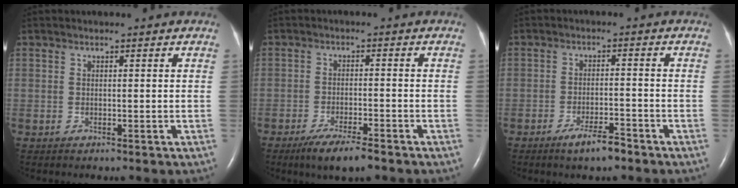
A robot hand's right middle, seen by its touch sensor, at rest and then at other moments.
{"total": 6.2, "force": [-4.5, 0.9, 4.2], "torque": [-0.075, -0.012, -0.076]}
{"total": 4.4, "force": [-3.3, 0.6, 2.9], "torque": [-0.054, -0.004, -0.057]}